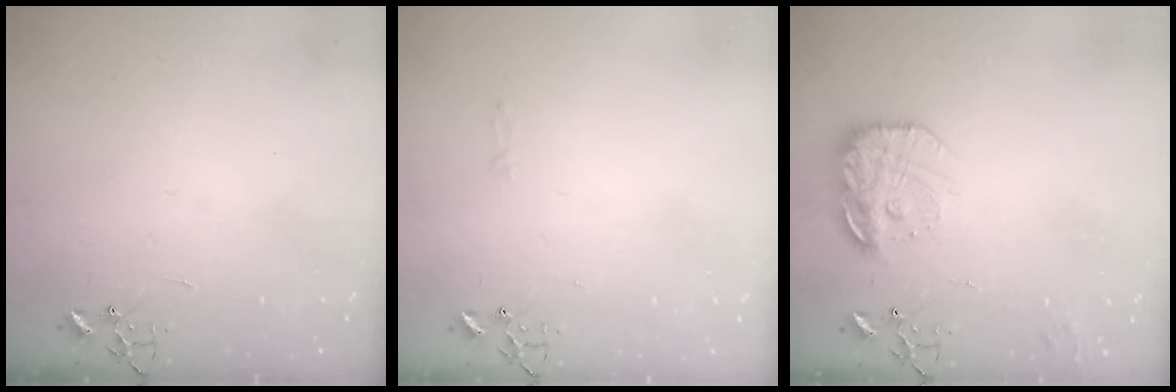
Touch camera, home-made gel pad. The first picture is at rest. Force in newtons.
{"total": 2.8, "press": 2.8, "slide": 0.4}
{"total": 16.4, "press": 16.3, "slide": 1.3}